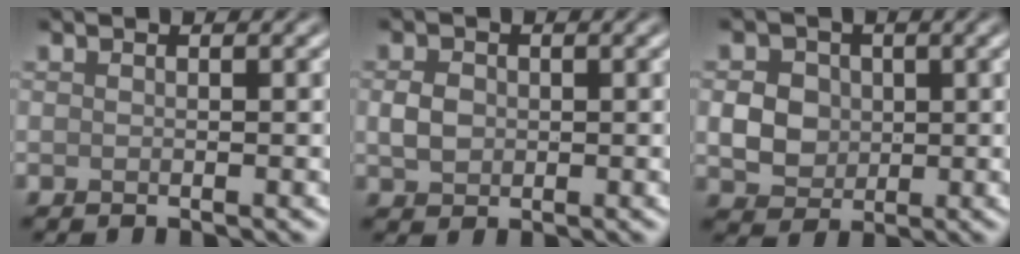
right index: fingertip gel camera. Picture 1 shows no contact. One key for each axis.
{"total": 2.1, "fx": 0.0, "fy": 1.7, "fz": 1.2, "tx": -0.027, "ty": 0.001, "tz": -0.002}
{"total": 3.5, "fx": 0.1, "fy": 3.0, "fz": 1.8, "tx": -0.036, "ty": -0.002, "tz": 0.001}